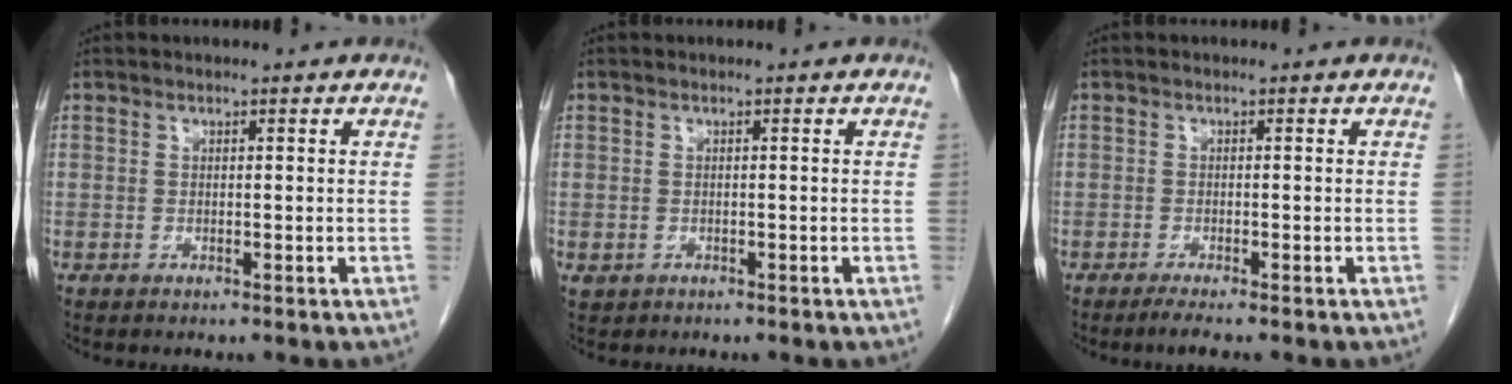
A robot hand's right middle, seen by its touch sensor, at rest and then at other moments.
{"total": 1.0, "force": [-0.4, 0.9, 0.3], "torque": [-0.009, 0.002, 0.000]}
{"total": 1.9, "force": [-1.5, -0.3, 1.1], "torque": [-0.026, -0.007, -0.027]}